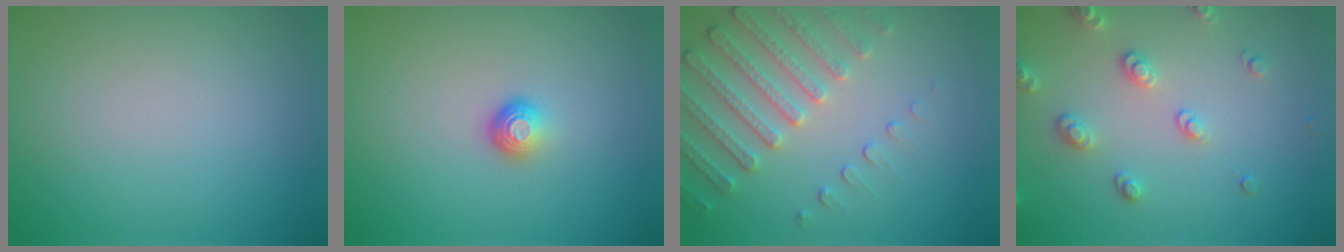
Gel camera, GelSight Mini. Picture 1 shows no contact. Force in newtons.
{"total": 1.5, "press": 1.0, "slide": 1.1}
{"total": 4.7, "press": 3.7, "slide": 2.9}
{"total": 2.6, "press": 2.6, "slide": 0.6}